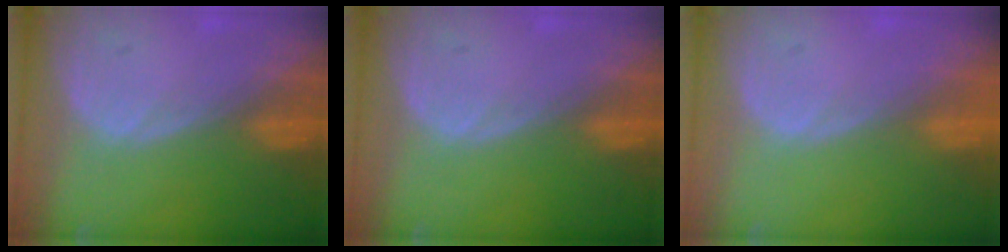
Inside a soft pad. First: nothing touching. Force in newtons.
{"total": 0.0}
{"total": 0.0}